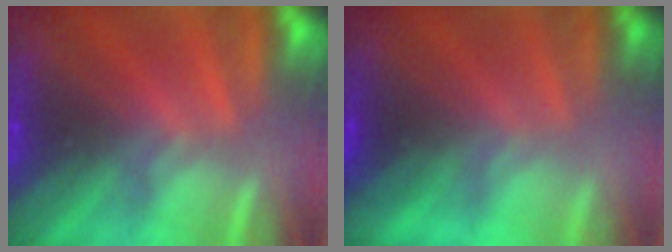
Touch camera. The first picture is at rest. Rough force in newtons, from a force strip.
{"total": 3.0}